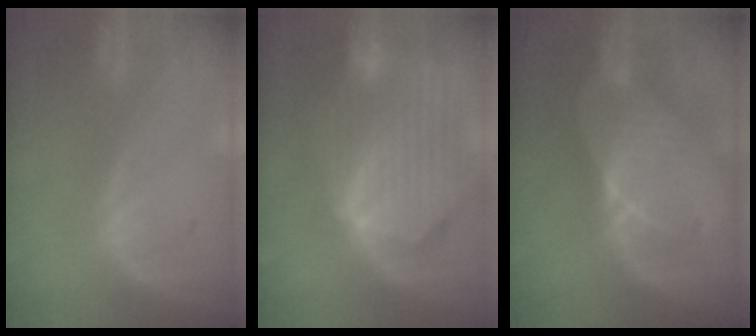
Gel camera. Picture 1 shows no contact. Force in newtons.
{"total": 10.6, "press": 9.2, "slide": 5.2}
{"total": 6.8, "press": 6.4, "slide": 2.3}